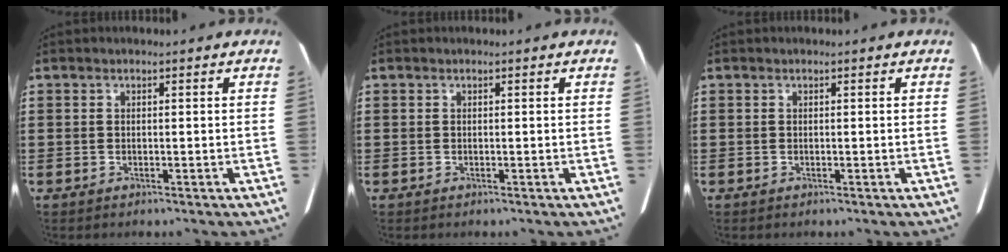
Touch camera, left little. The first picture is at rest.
{"total": 0.0}
{"total": 0.0}